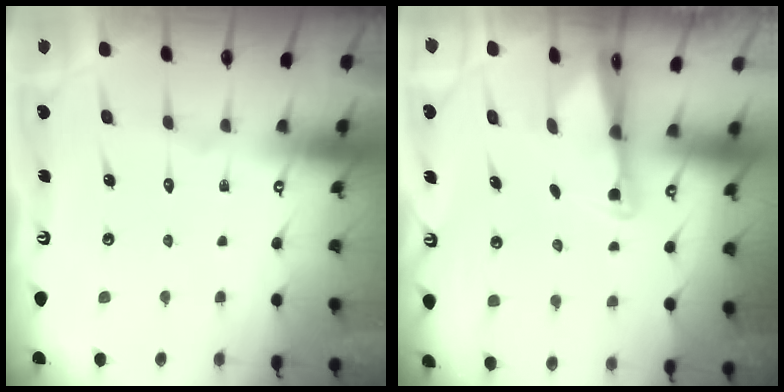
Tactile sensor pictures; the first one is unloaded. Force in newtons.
{"total": 1.8, "press": 1.7, "slide": 0.4}